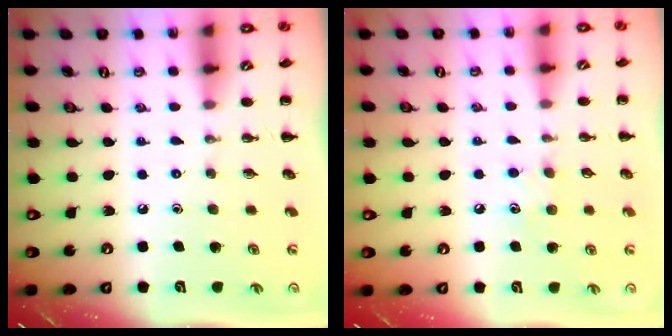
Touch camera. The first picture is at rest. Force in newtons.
{"total": 6.1, "press": 5.9, "slide": 1.5}